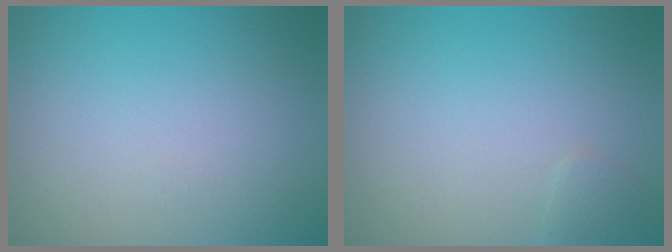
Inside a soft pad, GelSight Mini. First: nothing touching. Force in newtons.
{"total": 0.6, "press": 0.6, "slide": 0.1}